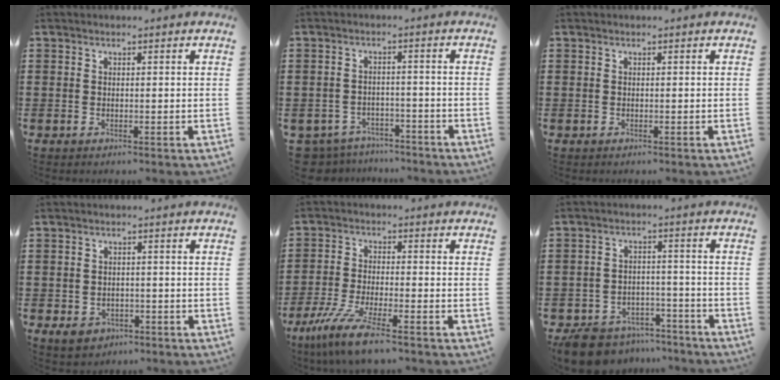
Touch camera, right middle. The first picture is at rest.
{"total": 3.8, "force": [-3.8, 0.6, -0.1], "torque": [-0.023, -0.006, -0.084]}
{"total": 0.0}
{"total": 2.5, "force": [-1.9, 1.4, 0.6], "torque": [-0.019, 0.000, -0.039]}
{"total": 8.2, "force": [-6.5, 0.5, 4.9], "torque": [-0.115, -0.015, -0.127]}
{"total": 7.1, "force": [-6.8, 1.9, 1.2], "torque": [-0.032, 0.016, -0.133]}